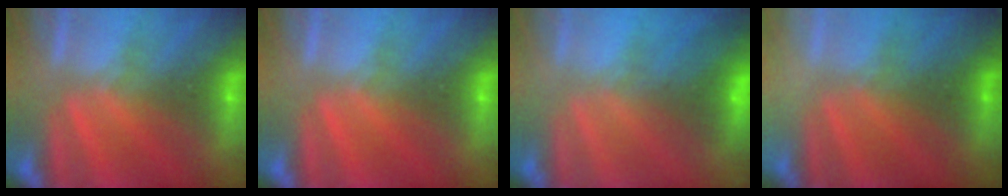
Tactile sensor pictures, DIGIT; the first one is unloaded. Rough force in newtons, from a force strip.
{"total": 0.0}
{"total": 2.7}
{"total": 2.4}